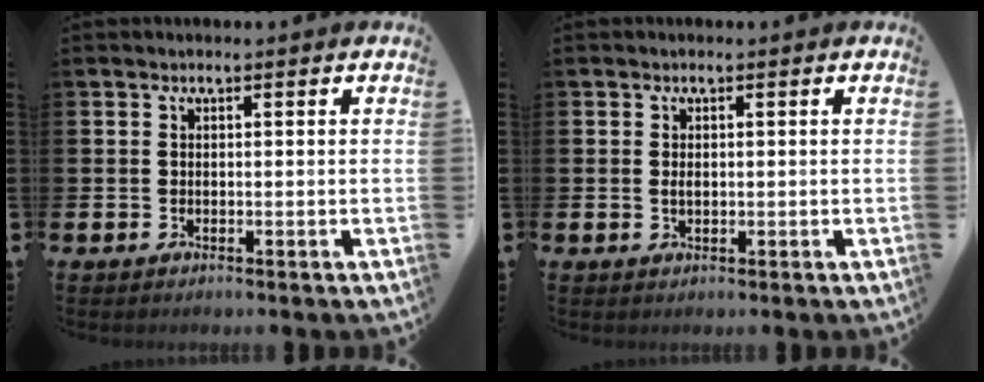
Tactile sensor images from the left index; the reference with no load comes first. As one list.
[{"total": 0.8, "force": [0.1, 0.5, 0.6], "torque": [-0.012, 0.003, 0.001]}]